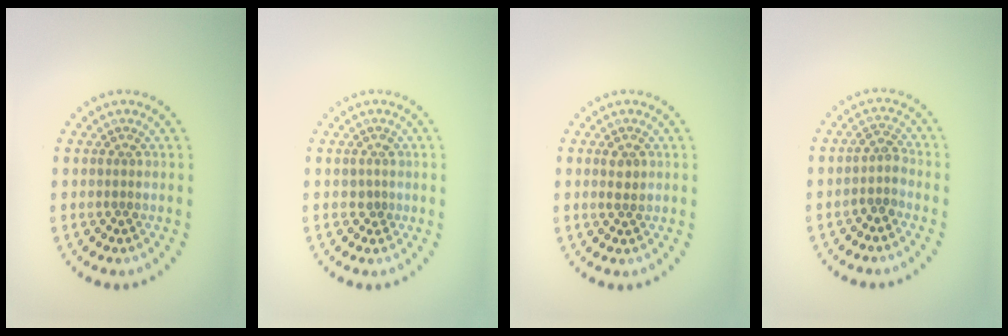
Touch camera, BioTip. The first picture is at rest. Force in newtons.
{"total": 1.1, "press": 0.9, "slide": 0.6}
{"total": 1.2, "press": 1.2, "slide": 0.1}
{"total": 1.9, "press": 1.5, "slide": 1.2}